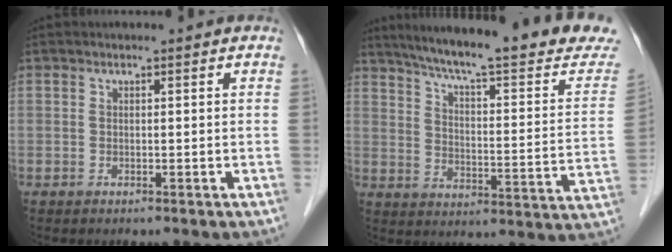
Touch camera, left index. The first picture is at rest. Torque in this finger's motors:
{"motor_torque": [-0.77, -0.96, 0.27, 0.08]}